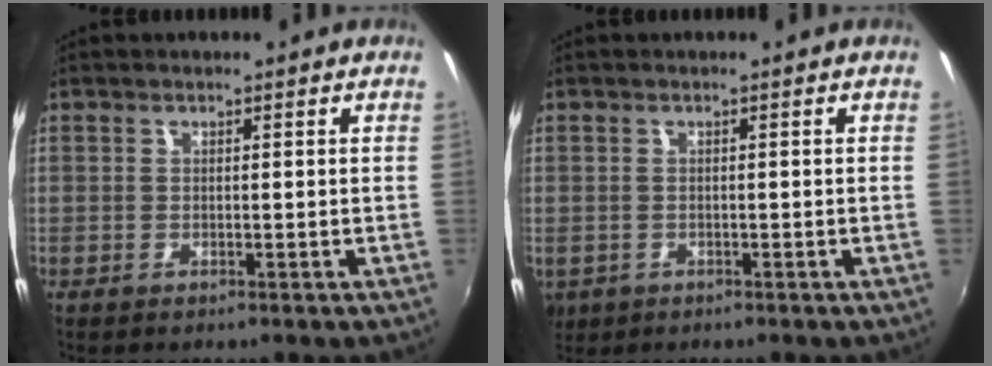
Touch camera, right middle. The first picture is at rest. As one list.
[{"total": 4.4, "force": [-1.3, 3.7, 2.1], "torque": [-0.046, -0.010, -0.016]}]